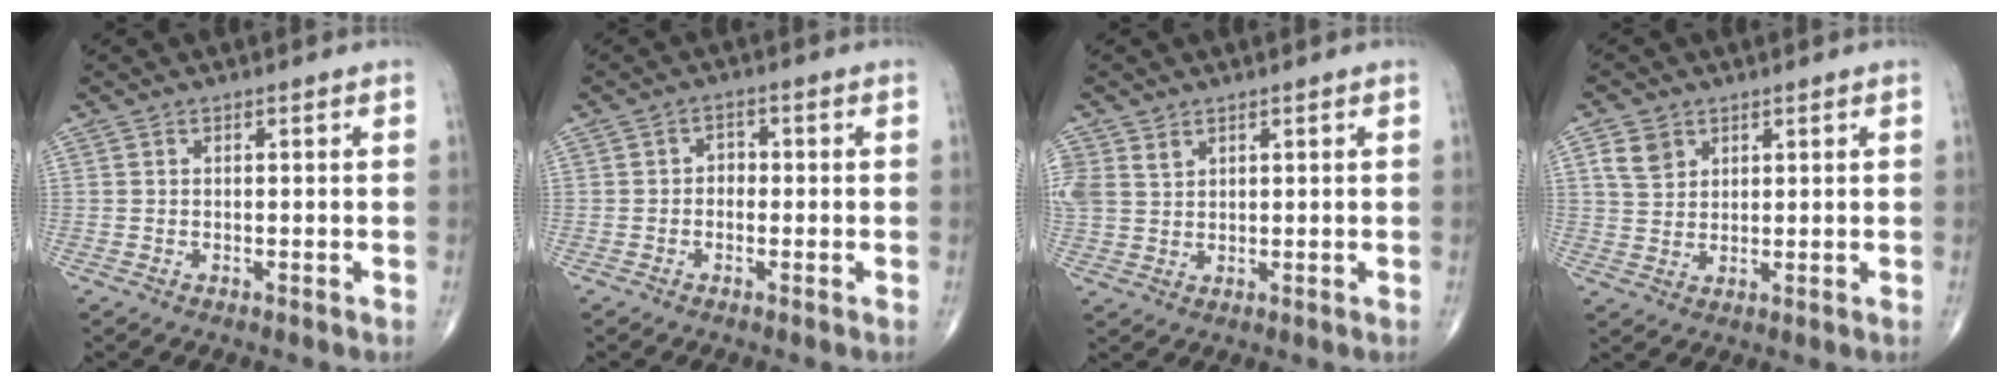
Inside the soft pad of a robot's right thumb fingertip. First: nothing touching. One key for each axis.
{"total": 2.1, "fx": -0.4, "fy": 1.7, "fz": 1.1, "tx": 0.000, "ty": 0.011, "tz": -0.015}
{"total": 4.9, "fx": 2.8, "fy": 3.6, "fz": 1.9, "tx": -0.036, "ty": -0.002, "tz": 0.066}
{"total": 4.7, "fx": 2.3, "fy": 3.5, "fz": 2.1, "tx": -0.028, "ty": -0.009, "tz": 0.049}